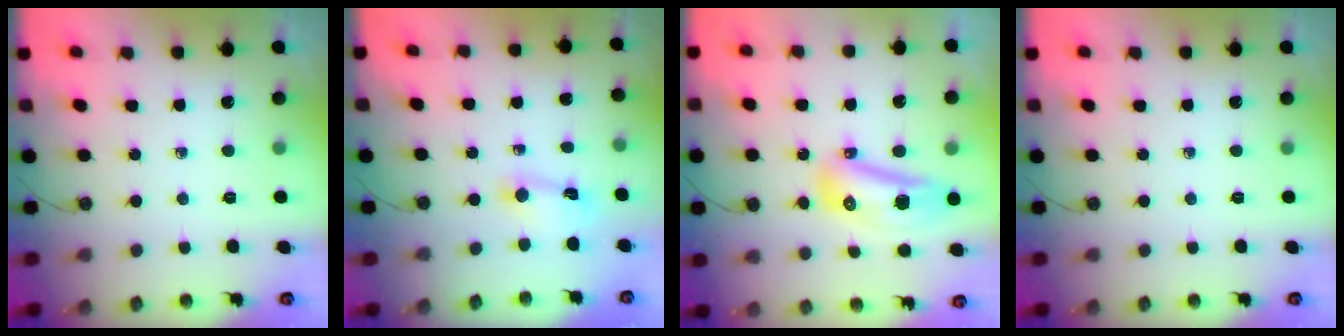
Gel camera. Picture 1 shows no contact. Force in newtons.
{"total": 2.4, "press": 2.4, "slide": 0.3}
{"total": 11.3, "press": 11.2, "slide": 1.2}
{"total": 0.0}